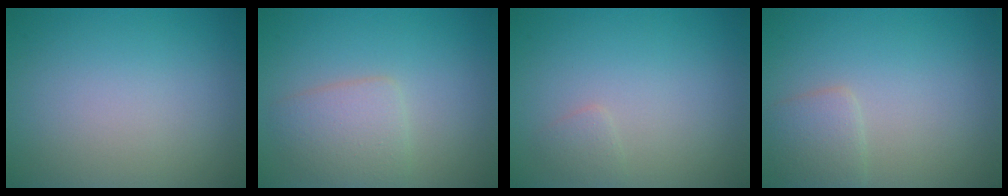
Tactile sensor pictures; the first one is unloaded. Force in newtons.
{"total": 2.9, "press": 2.9, "slide": 0.2}
{"total": 0.9, "press": 0.9, "slide": 0.1}
{"total": 1.9, "press": 1.9, "slide": 0.1}